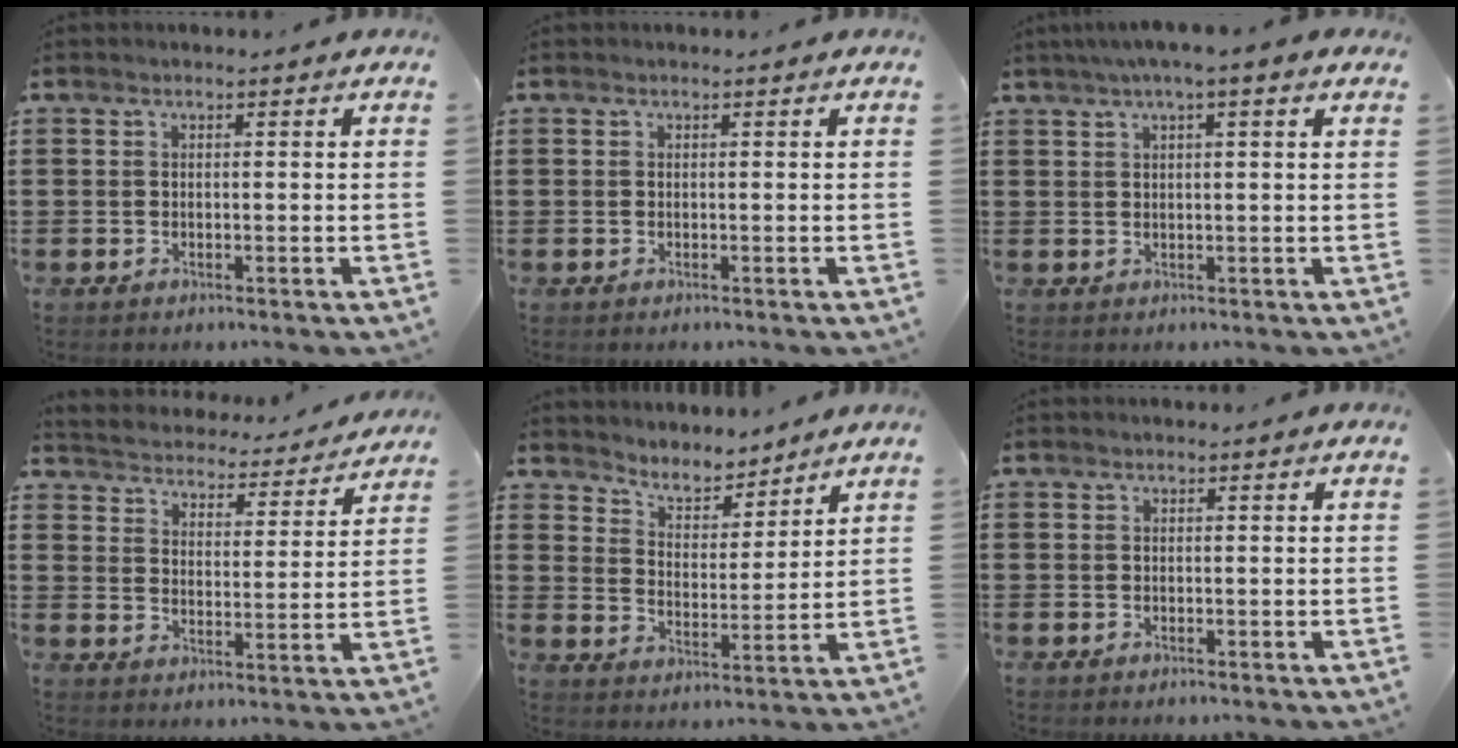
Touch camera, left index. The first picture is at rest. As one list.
[{"total": 0.0}, {"total": 2.7, "force": [1.5, -0.2, 2.2], "torque": [-0.045, 0.003, 0.027]}, {"total": 4.0, "force": [4.0, 0.0, -0.4], "torque": [-0.019, -0.039, 0.064]}, {"total": 5.1, "force": [4.9, 1.3, 0.5], "torque": [-0.035, -0.025, 0.086]}, {"total": 0.0}]